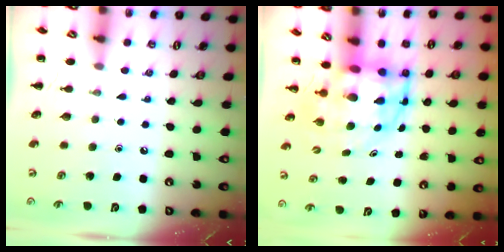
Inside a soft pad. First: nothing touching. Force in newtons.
{"total": 6.6, "press": 6.3, "slide": 1.9}